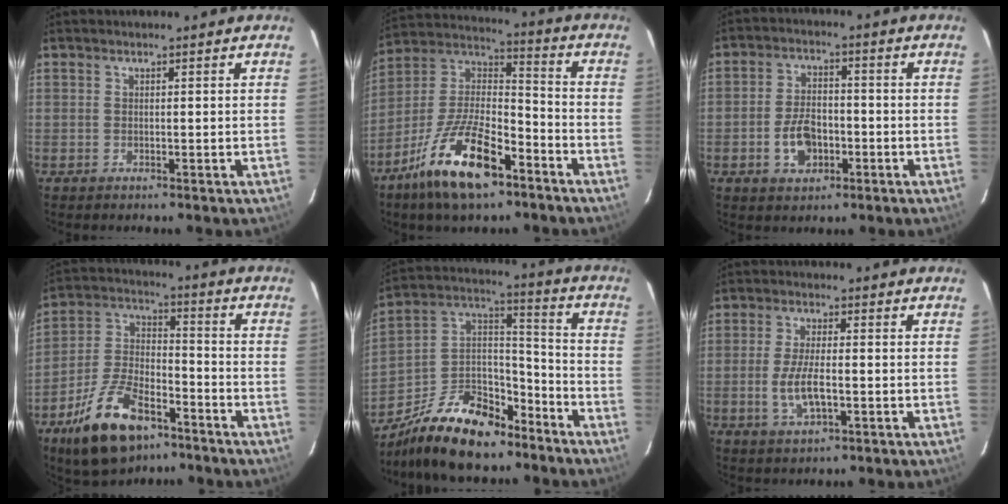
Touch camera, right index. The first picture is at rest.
{"total": 18.4, "force": [-10.9, 7.1, 13.0], "torque": [-0.264, -0.007, -0.196]}
{"total": 7.4, "force": [-2.6, 4.7, 5.1], "torque": [-0.100, 0.013, -0.038]}
{"total": 17.2, "force": [-10.3, 8.4, 10.9], "torque": [-0.227, 0.003, -0.180]}
{"total": 19.2, "force": [-13.5, 9.8, 9.6], "torque": [-0.212, 0.044, -0.220]}
{"total": 6.9, "force": [-1.6, 2.4, 6.2], "torque": [-0.126, -0.007, -0.028]}